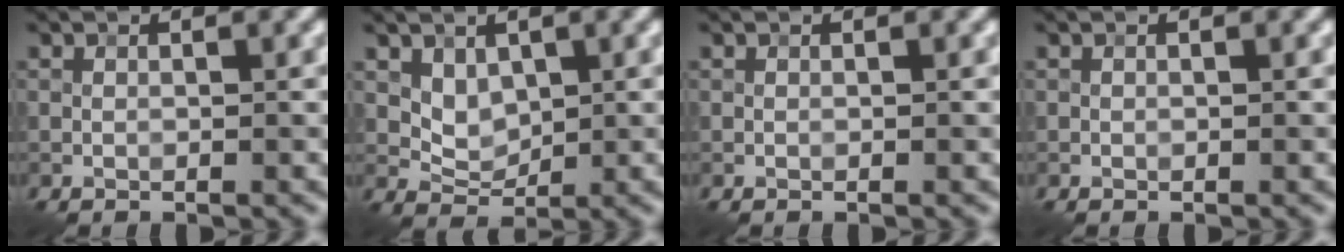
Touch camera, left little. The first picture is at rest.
{"total": 2.3, "force": [1.1, 1.6, 1.2], "torque": [-0.022, -0.010, 0.029]}
{"total": 0.0}
{"total": 0.0}